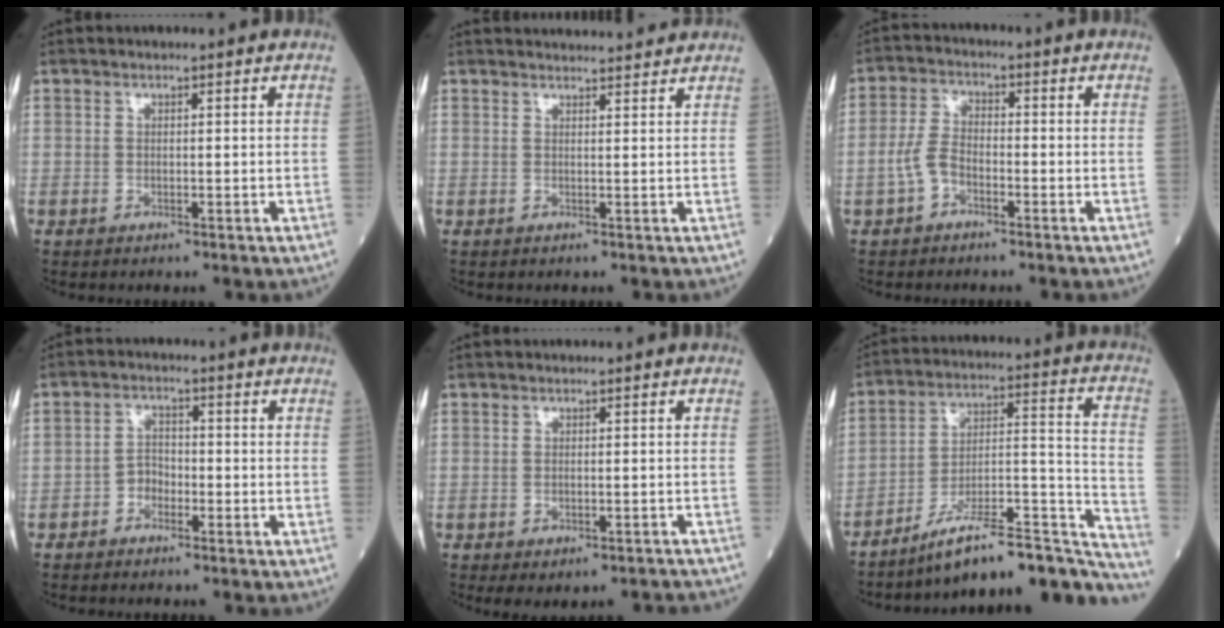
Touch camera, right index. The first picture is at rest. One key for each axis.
{"total": 6.9, "fx": 6.8, "fy": 0.3, "fz": 1.1, "tx": -0.012, "ty": 0.028, "tz": 0.078}
{"total": 4.3, "fx": -2.0, "fy": 2.5, "fz": 2.9, "tx": -0.068, "ty": 0.008, "tz": -0.044}
{"total": 2.7, "fx": -1.6, "fy": 1.8, "fz": 1.1, "tx": -0.012, "ty": 0.009, "tz": -0.032}
{"total": 5.9, "fx": -4.9, "fy": 2.2, "fz": 2.6, "tx": -0.026, "ty": 0.011, "tz": -0.056}
{"total": 23.0, "fx": -19.3, "fy": 4.3, "fz": 11.8, "tx": -0.101, "ty": 0.042, "tz": -0.289}